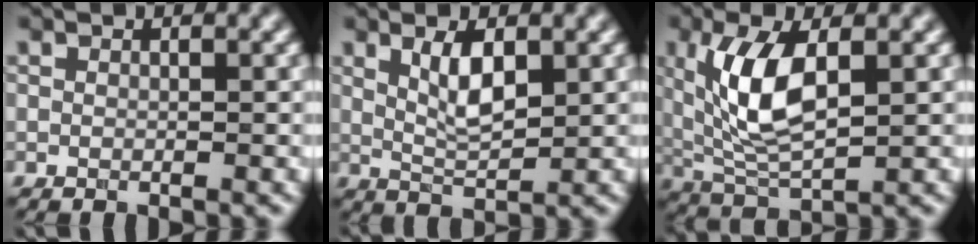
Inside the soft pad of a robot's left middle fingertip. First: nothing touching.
{"total": 2.9, "force": [1.0, 0.7, 2.6], "torque": [-0.058, -0.003, 0.031]}
{"total": 6.6, "force": [1.5, 2.9, 5.8], "torque": [-0.132, -0.002, 0.043]}